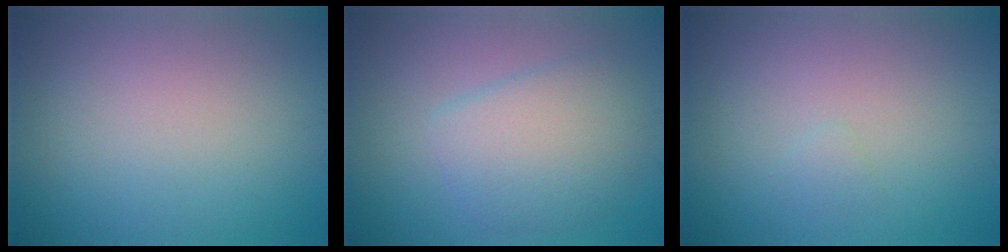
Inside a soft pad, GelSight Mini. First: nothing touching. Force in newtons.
{"total": 5.0, "press": 5.0, "slide": 0.2}
{"total": 0.5, "press": 0.5, "slide": 0.1}